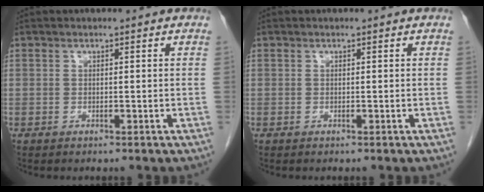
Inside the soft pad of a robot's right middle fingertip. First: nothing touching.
{"total": 0.0}